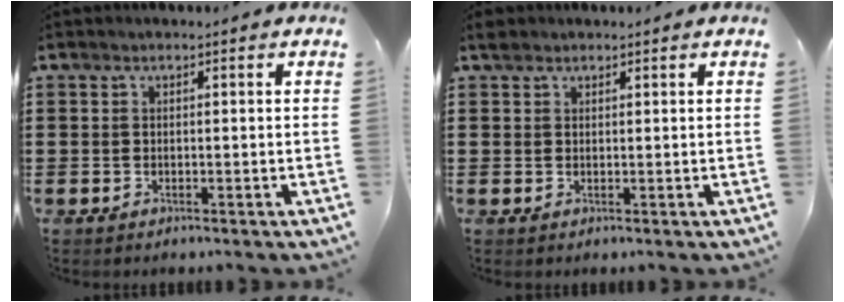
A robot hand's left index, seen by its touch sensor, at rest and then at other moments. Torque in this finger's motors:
{"motor_torque": [-0.02, 0.00, -0.01, -0.02]}